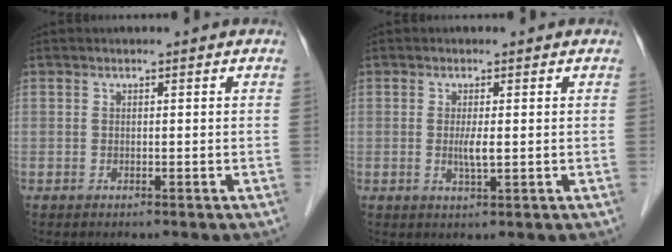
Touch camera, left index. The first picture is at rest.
{"total": 2.0, "force": [0.1, 0.3, 1.9], "torque": [-0.042, -0.004, 0.002]}